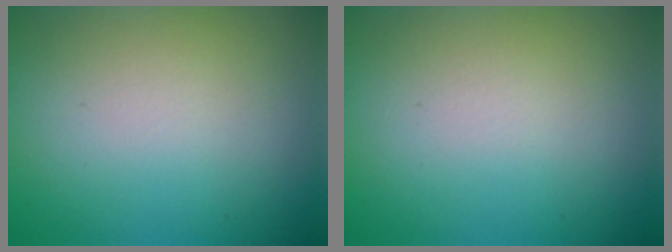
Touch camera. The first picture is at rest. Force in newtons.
{"total": 0.0}